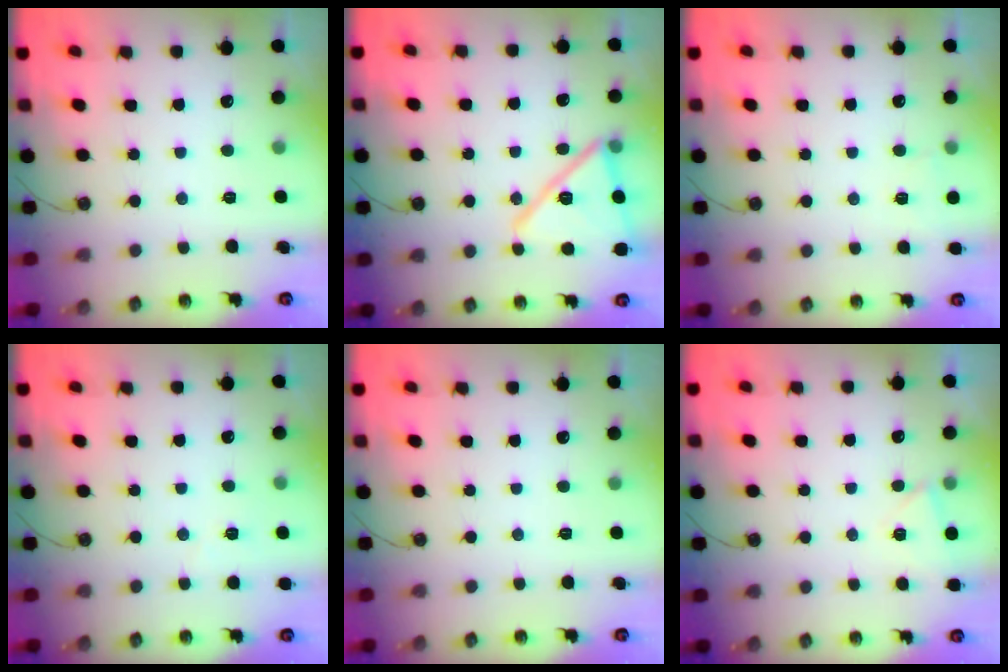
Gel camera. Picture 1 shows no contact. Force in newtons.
{"total": 16.3, "press": 15.7, "slide": 4.2}
{"total": 3.5, "press": 3.5, "slide": 0.4}
{"total": 4.1, "press": 3.7, "slide": 1.8}
{"total": 0.0}
{"total": 4.9, "press": 4.1, "slide": 2.6}